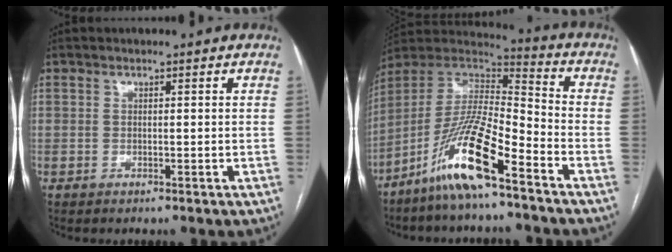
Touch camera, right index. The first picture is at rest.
{"total": 14.6, "force": [-9.1, 1.4, 11.3], "torque": [-0.231, -0.005, -0.173]}